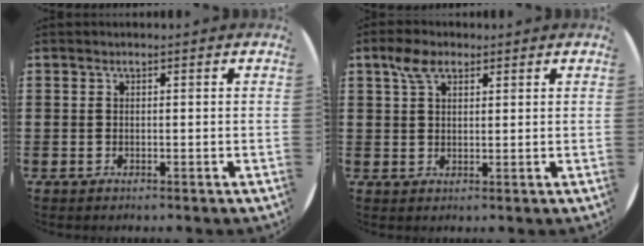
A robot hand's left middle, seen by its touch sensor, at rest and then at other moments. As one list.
[{"total": 3.9, "force": [2.5, 2.0, 2.2], "torque": [-0.040, 0.005, 0.043]}]